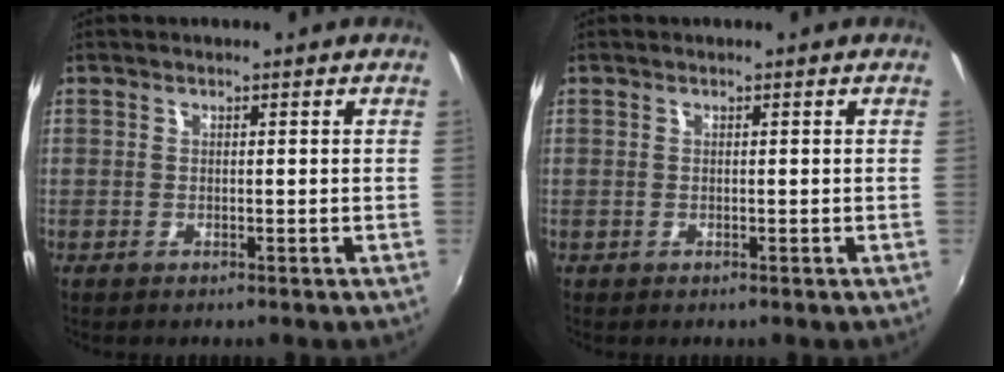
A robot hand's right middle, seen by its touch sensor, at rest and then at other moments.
{"total": 0.0}